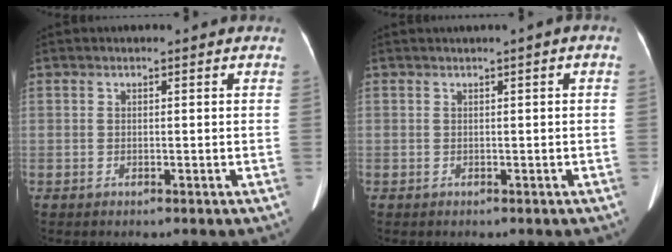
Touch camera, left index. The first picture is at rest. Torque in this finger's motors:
{"motor_torque": [-0.89, -1.25, -0.63, -0.21]}